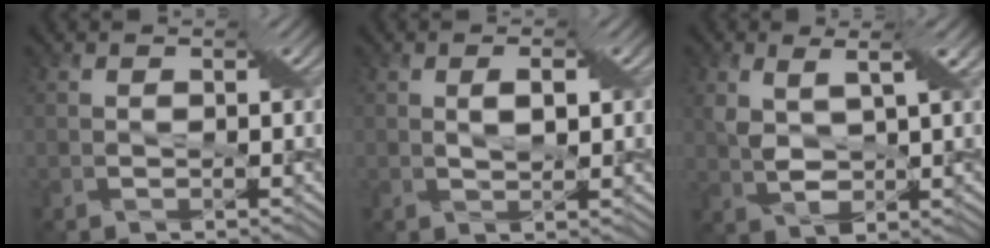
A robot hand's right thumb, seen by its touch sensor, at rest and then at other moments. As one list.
[{"total": 1.5, "force": [0.6, 0.5, 1.3], "torque": [-0.023, 0.000, 0.012]}, {"total": 4.1, "force": [1.2, 1.8, 3.4], "torque": [-0.078, -0.003, 0.026]}]